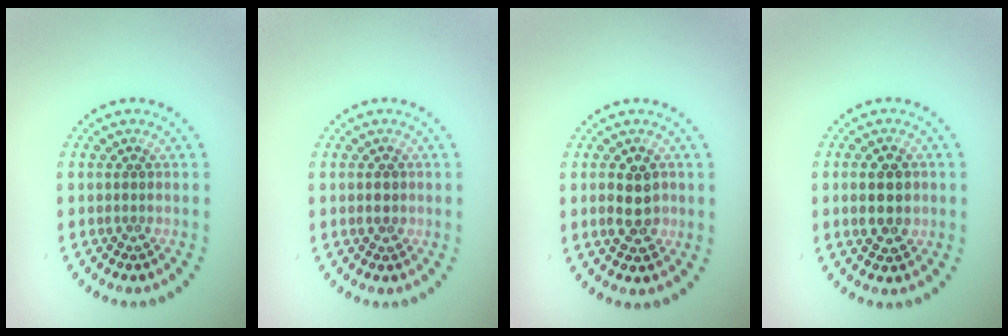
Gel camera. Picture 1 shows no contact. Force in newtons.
{"total": 1.5, "press": 1.5, "slide": 0.1}
{"total": 2.9, "press": 2.9, "slide": 0.1}
{"total": 3.9, "press": 3.9, "slide": 0.2}